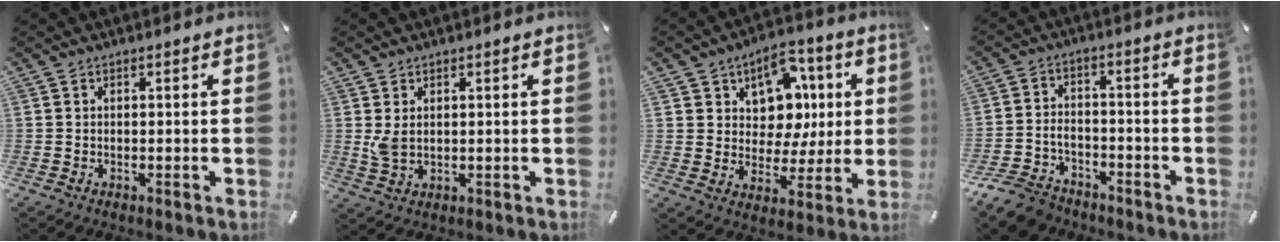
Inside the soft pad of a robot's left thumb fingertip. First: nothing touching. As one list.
[{"total": 3.6, "force": [1.0, 2.3, 2.6], "torque": [-0.067, -0.002, 0.015]}, {"total": 11.6, "force": [3.6, 9.9, 4.7], "torque": [-0.071, -0.025, 0.071]}, {"total": 7.9, "force": [-6.1, 4.3, 2.5], "torque": [-0.050, 0.026, -0.117]}]